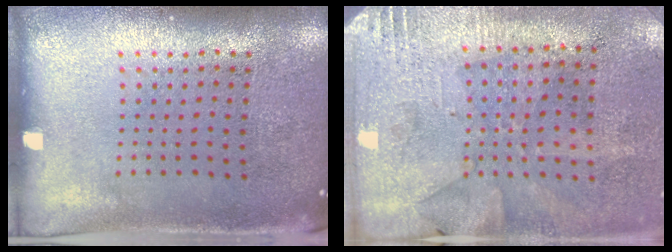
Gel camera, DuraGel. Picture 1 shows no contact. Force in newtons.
{"total": 2.7, "press": 2.3, "slide": 1.5}